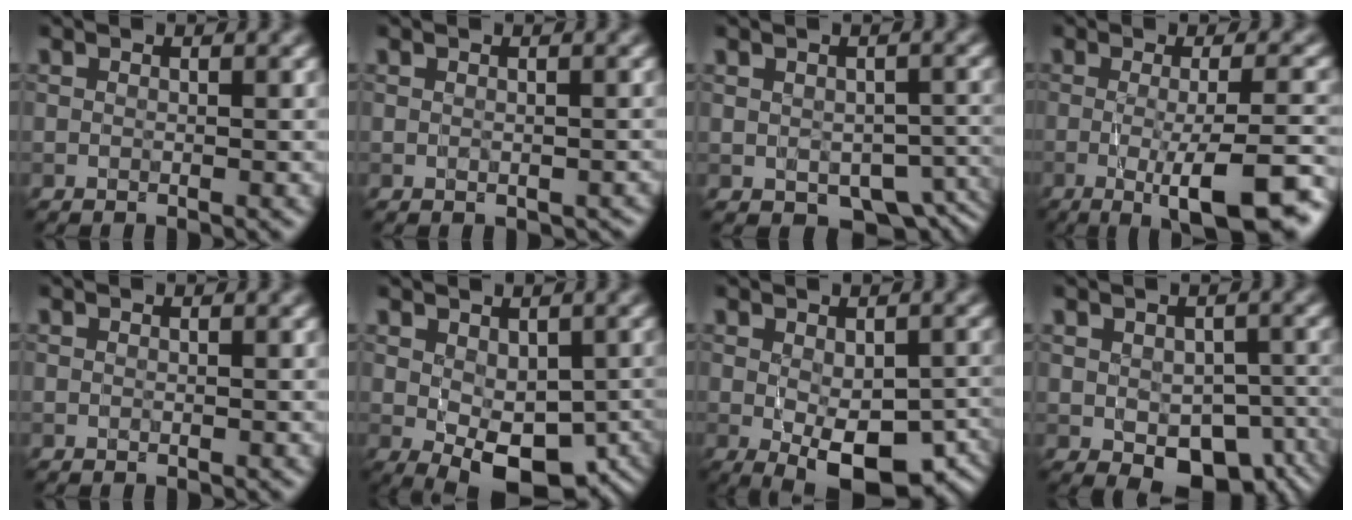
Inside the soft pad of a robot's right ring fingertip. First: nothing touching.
{"total": 1.0, "force": [-0.3, 0.7, 0.6], "torque": [-0.011, -0.008, 0.000]}
{"total": 6.7, "force": [-2.6, 4.0, 4.7], "torque": [-0.063, -0.024, -0.023]}
{"total": 9.1, "force": [-2.4, 2.0, 8.6], "torque": [-0.111, -0.012, -0.035]}
{"total": 0.0}
{"total": 7.9, "force": [-1.6, 4.5, 6.3], "torque": [-0.100, -0.023, -0.011]}
{"total": 10.1, "force": [-3.4, 4.8, 8.2], "torque": [-0.126, -0.032, -0.030]}
{"total": 8.2, "force": [-3.4, 5.0, 5.5], "torque": [-0.081, -0.026, -0.033]}